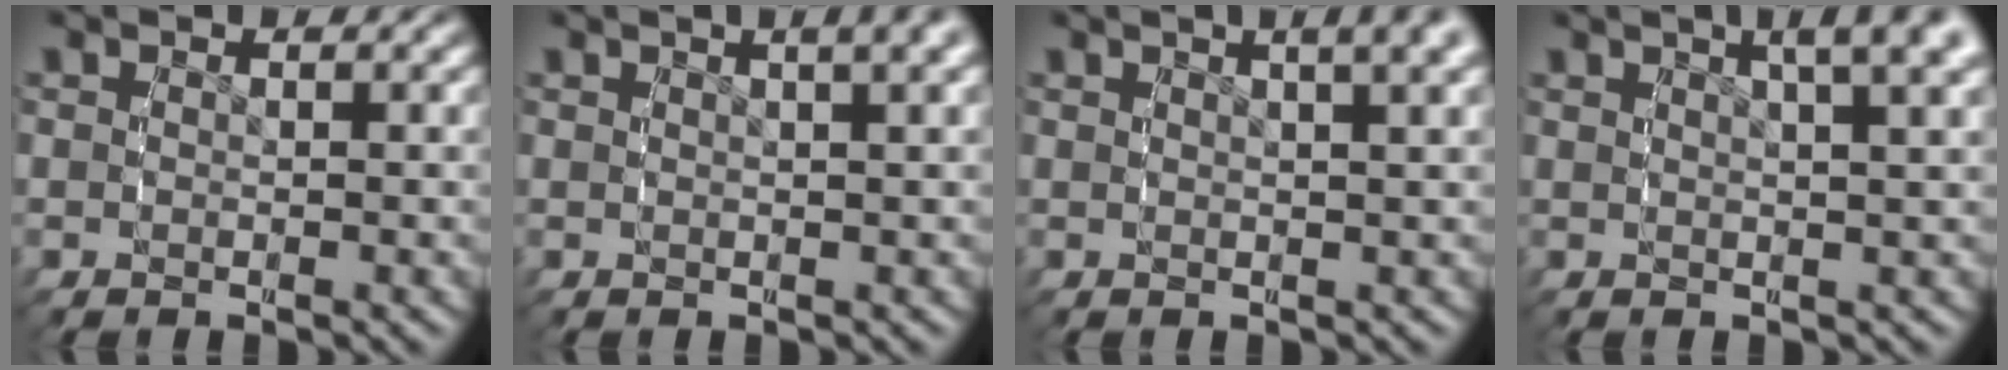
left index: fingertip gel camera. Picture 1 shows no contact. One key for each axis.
{"total": 3.9, "fx": 2.0, "fy": 0.3, "fz": 3.3, "tx": -0.032, "ty": 0.019, "tz": 0.031}
{"total": 5.6, "fx": 2.9, "fy": 1.2, "fz": 4.6, "tx": -0.047, "ty": 0.025, "tz": 0.040}
{"total": 7.9, "fx": 4.5, "fy": 2.5, "fz": 6.1, "tx": -0.066, "ty": 0.035, "tz": 0.058}